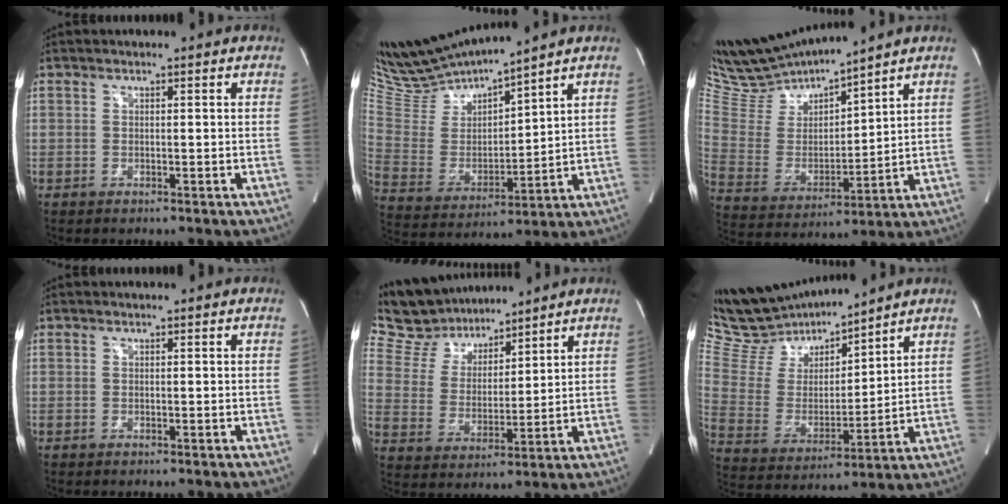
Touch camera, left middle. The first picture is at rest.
{"total": 13.8, "force": [13.2, 0.2, 4.0], "torque": [-0.087, -0.011, 0.270]}
{"total": 14.0, "force": [13.5, 0.8, 3.9], "torque": [-0.083, -0.010, 0.272]}
{"total": 0.0}
{"total": 13.1, "force": [11.9, 4.4, 3.4], "torque": [-0.074, 0.028, 0.224]}
{"total": 16.2, "force": [15.2, 3.5, 4.5], "torque": [-0.095, 0.004, 0.296]}